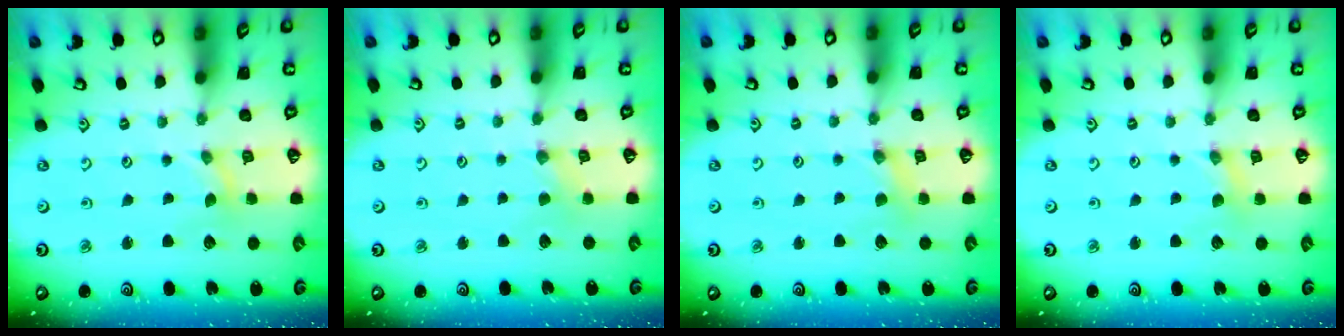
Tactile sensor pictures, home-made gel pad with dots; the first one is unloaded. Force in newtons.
{"total": 1.2, "press": 1.2, "slide": 0.1}
{"total": 1.5, "press": 1.5, "slide": 0.3}
{"total": 1.4, "press": 1.4, "slide": 0.3}